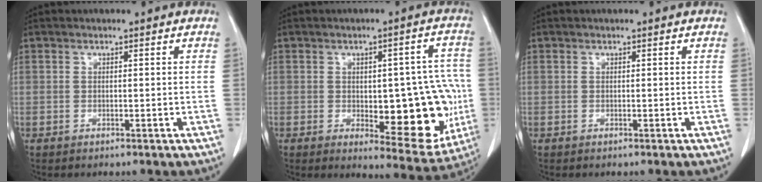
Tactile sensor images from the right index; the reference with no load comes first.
{"total": 16.0, "force": [-2.2, 6.3, 14.5], "torque": [-0.154, 0.012, -0.008]}
{"total": 0.0}